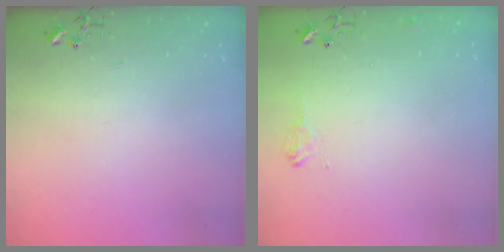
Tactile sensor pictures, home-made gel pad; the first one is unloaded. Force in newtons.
{"total": 6.3, "press": 6.3, "slide": 0.8}